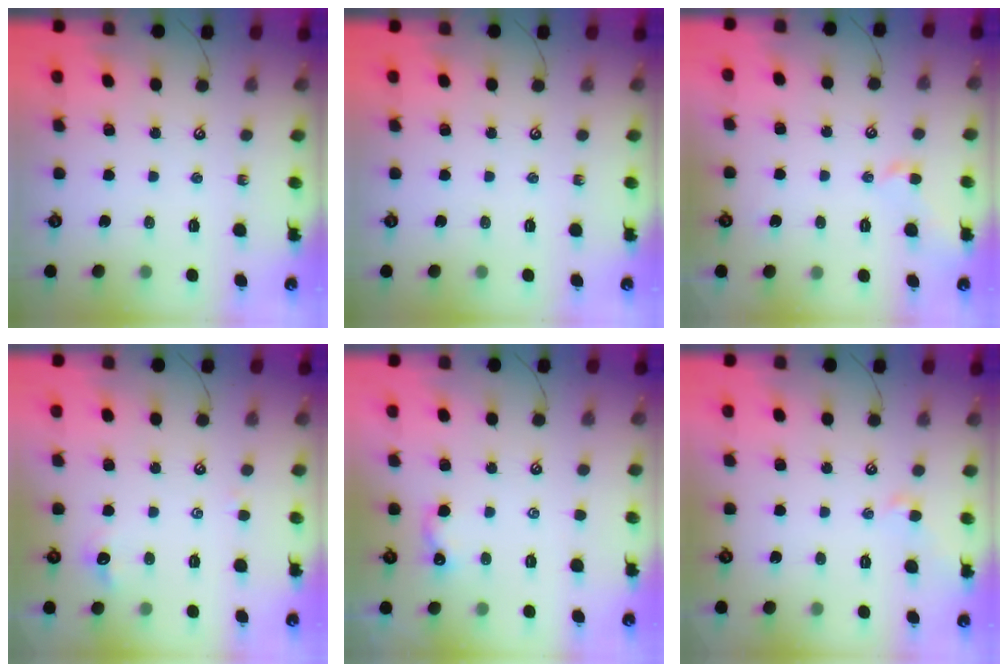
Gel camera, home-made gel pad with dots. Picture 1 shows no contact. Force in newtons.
{"total": 0.0}
{"total": 1.1, "press": 0.8, "slide": 0.7}
{"total": 0.9, "press": 0.6, "slide": 0.6}
{"total": 2.1, "press": 2.1, "slide": 0.4}
{"total": 0.6, "press": 0.3, "slide": 0.5}